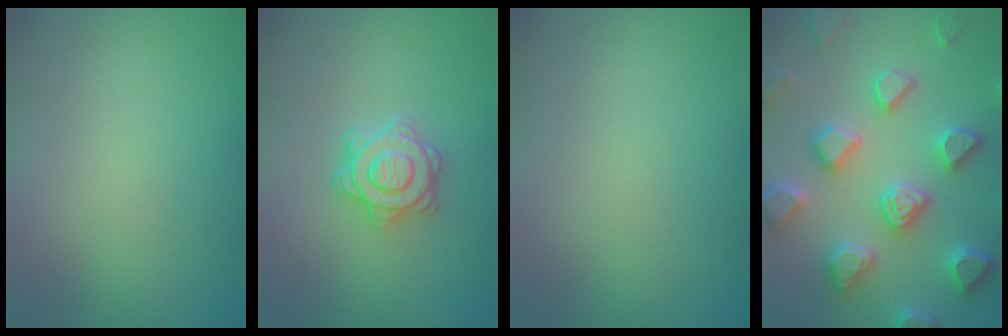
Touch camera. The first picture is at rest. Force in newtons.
{"total": 3.6, "press": 3.3, "slide": 1.4}
{"total": 0.0}
{"total": 7.4, "press": 7.3, "slide": 1.6}